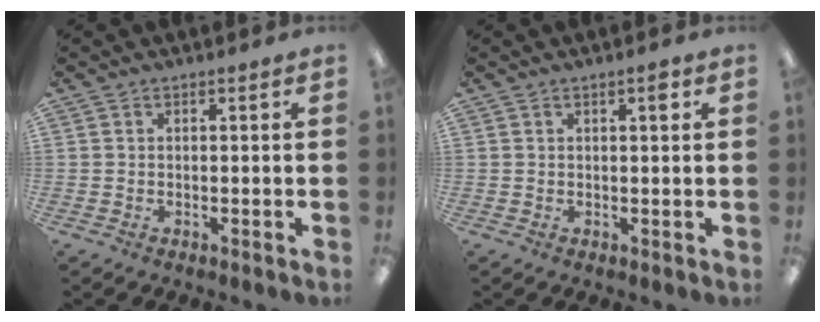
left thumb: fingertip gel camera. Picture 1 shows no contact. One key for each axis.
{"total": 2.1, "fx": 1.0, "fy": 0.5, "fz": 1.7, "tx": -0.020, "ty": -0.002, "tz": 0.013}